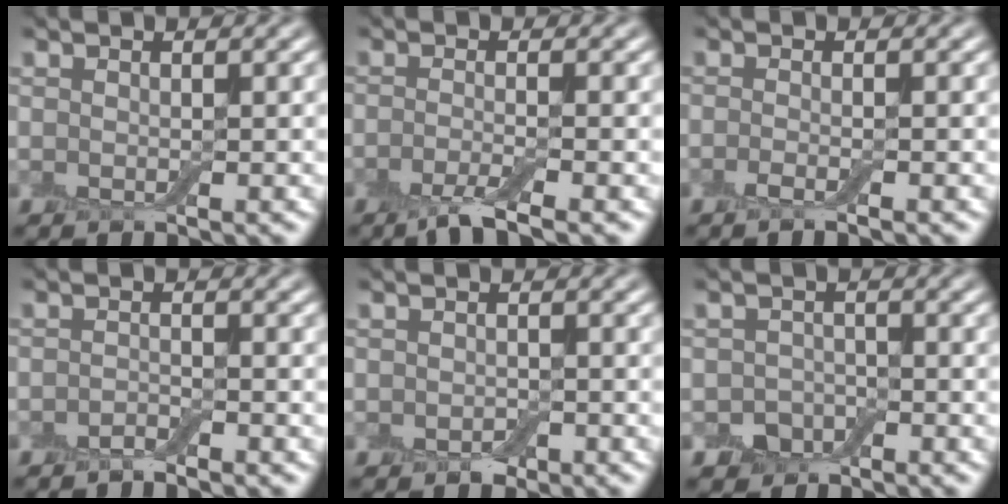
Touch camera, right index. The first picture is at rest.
{"total": 3.0, "force": [-1.8, 0.5, 2.3], "torque": [-0.037, -0.005, -0.047]}
{"total": 1.3, "force": [-0.7, 0.2, 1.0], "torque": [-0.013, -0.006, -0.020]}
{"total": 1.0, "force": [-0.8, 0.1, 0.5], "torque": [-0.010, 0.002, -0.017]}
{"total": 1.0, "force": [-0.5, 0.7, 0.5], "torque": [-0.007, -0.003, -0.009]}
{"total": 2.1, "force": [-1.2, 1.6, 0.7], "torque": [-0.008, 0.000, -0.024]}